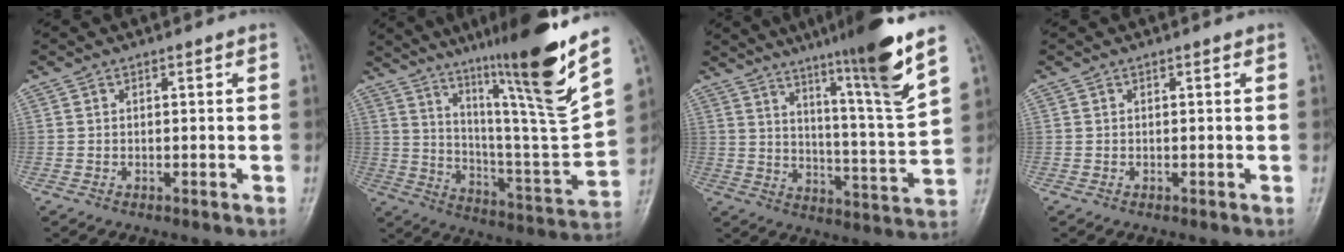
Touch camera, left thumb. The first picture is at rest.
{"total": 24.0, "force": [15.4, 0.6, 18.4], "torque": [-0.258, -0.084, 0.257]}
{"total": 16.7, "force": [10.8, -0.1, 12.7], "torque": [-0.182, -0.064, 0.170]}
{"total": 0.0}